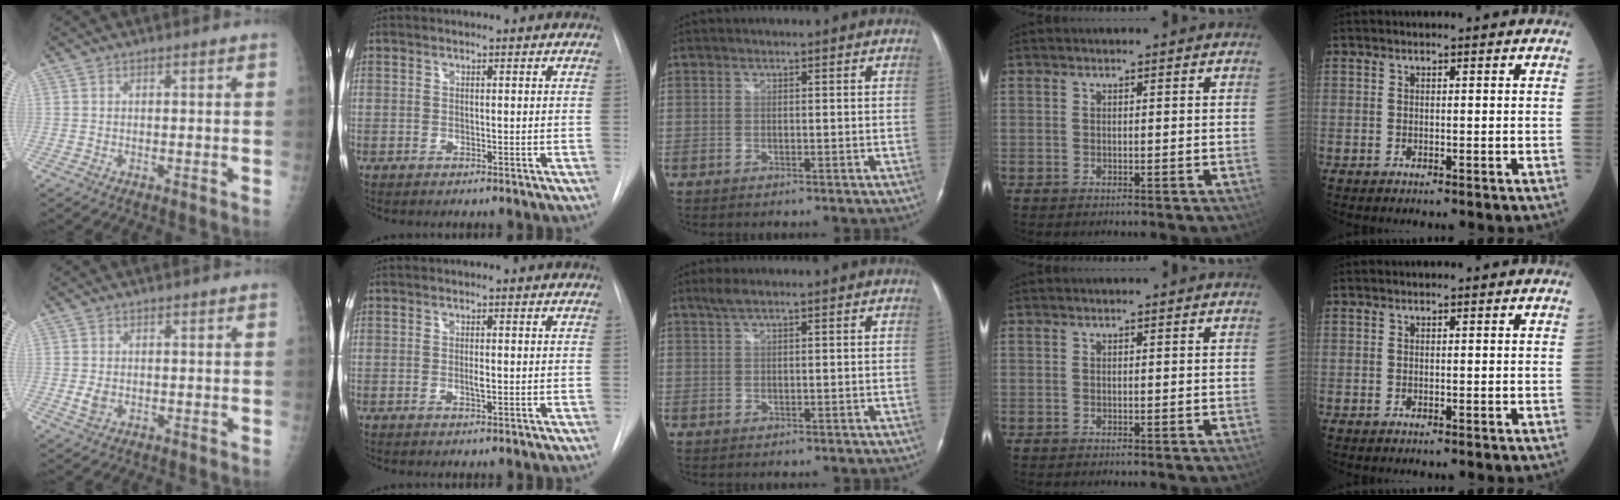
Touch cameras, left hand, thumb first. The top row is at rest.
{"thumb": {"total": 2.3, "force": [-0.1, 1.7, 1.5], "torque": [-0.025, -0.004, 0.000]}, "index": {"total": 1.0, "force": [-0.2, 0.1, 1.0], "torque": [-0.018, -0.005, -0.003]}, "middle": {"total": 1.9, "force": [1.4, 0.2, 1.3], "torque": [-0.036, 0.013, 0.029]}}